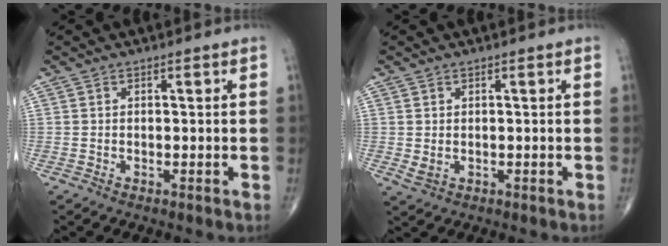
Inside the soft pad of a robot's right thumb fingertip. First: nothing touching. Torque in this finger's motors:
{"motor_torque": [0.01, 0.15, -0.04, -0.12, 0.05]}